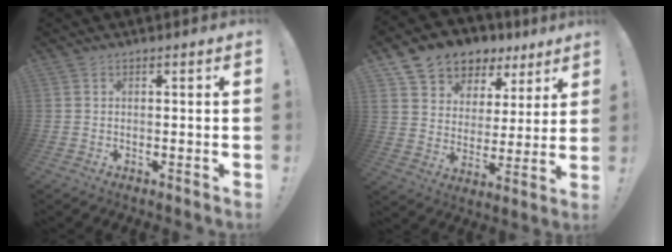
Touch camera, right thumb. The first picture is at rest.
{"total": 8.3, "force": [5.7, 5.9, 1.2], "torque": [-0.023, -0.052, 0.110]}